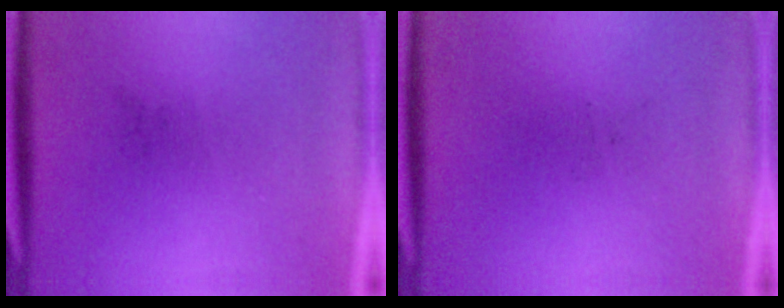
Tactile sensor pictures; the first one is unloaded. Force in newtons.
{"total": 0.0}